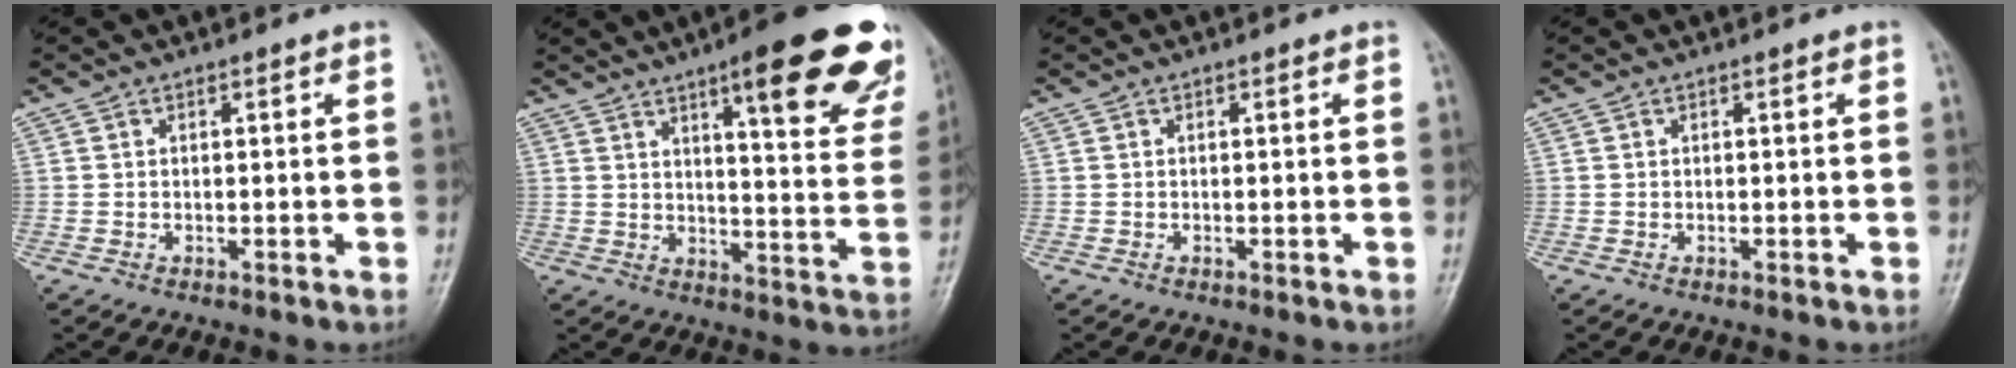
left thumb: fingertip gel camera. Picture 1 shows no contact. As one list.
[{"total": 22.8, "force": [13.8, 5.3, 17.4], "torque": [-0.190, -0.051, 0.172]}, {"total": 0.0}, {"total": 0.0}]